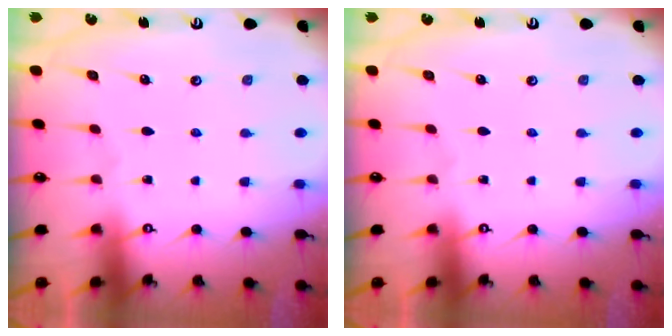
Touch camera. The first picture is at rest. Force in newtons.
{"total": 0.0}